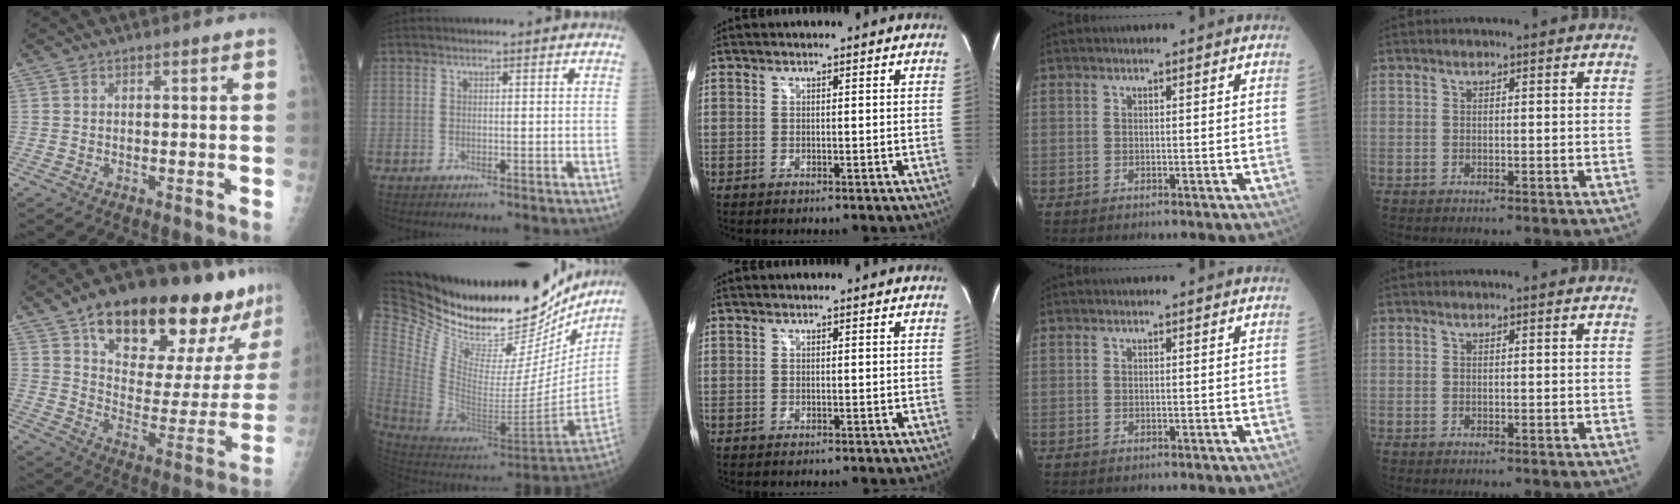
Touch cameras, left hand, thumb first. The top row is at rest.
{"thumb": {"total": 27.7, "force": [18.2, 10.5, 18.1], "torque": [-0.220, -0.056, 0.273]}, "index": {"total": 37.7, "force": [30.9, 11.3, 18.4], "torque": [-0.339, -0.049, 0.469]}}